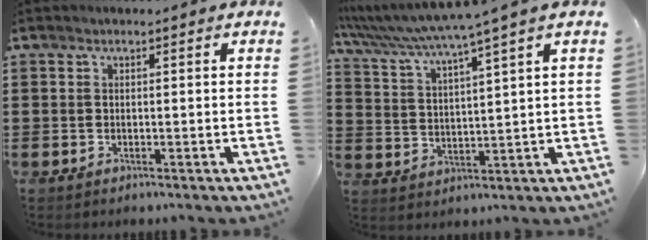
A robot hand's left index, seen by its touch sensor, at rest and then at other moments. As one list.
[{"total": 5.1, "force": [4.3, -1.3, 2.5], "torque": [-0.069, -0.038, 0.066]}]